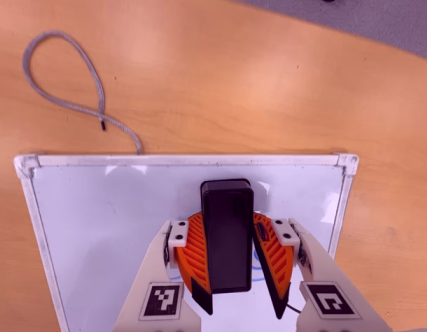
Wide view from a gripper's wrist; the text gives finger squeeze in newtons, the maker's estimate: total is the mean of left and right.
{"total": 10.4, "left": 11.5, "right": 9.3}